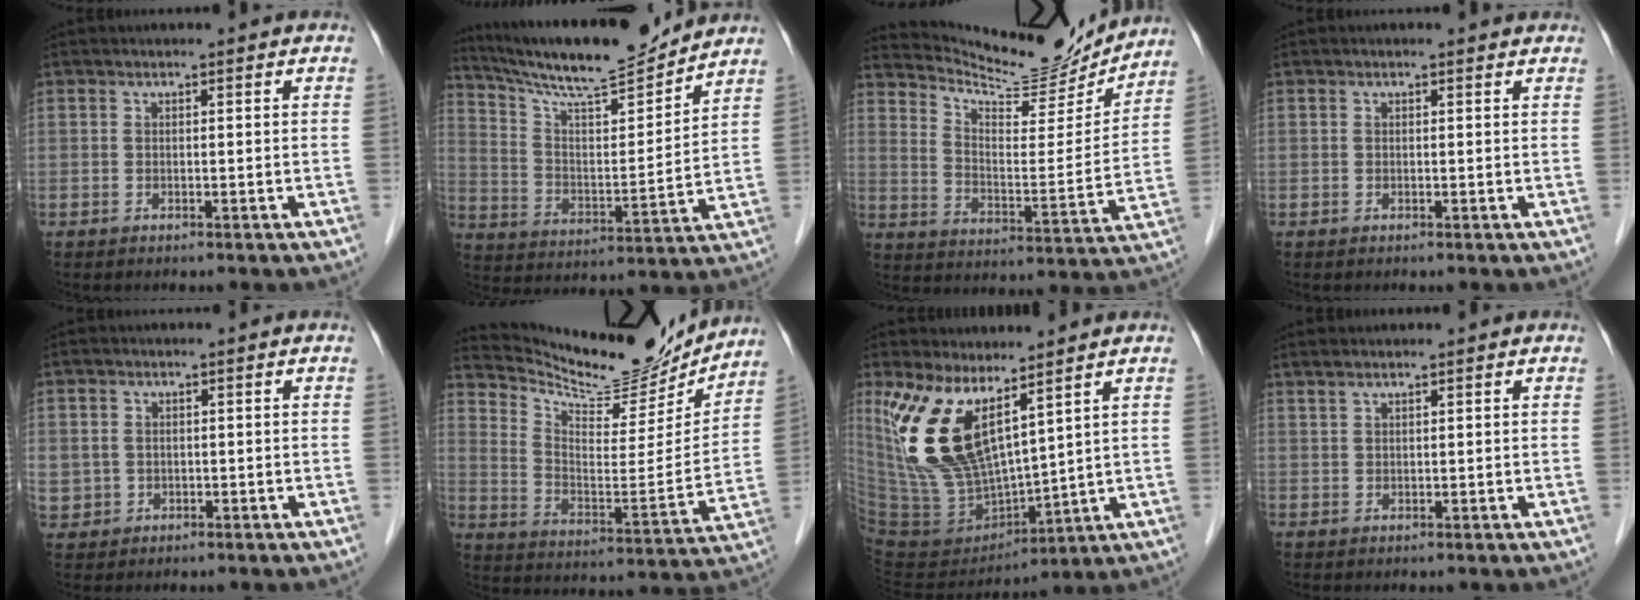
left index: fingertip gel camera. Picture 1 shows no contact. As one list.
[{"total": 16.0, "force": [14.8, 0.9, 6.0], "torque": [-0.115, -0.003, 0.253]}, {"total": 16.0, "force": [15.7, 1.7, 2.8], "torque": [-0.058, -0.036, 0.234]}, {"total": 0.5, "force": [0.4, 0.2, 0.2], "torque": [-0.012, 0.001, 0.000]}, {"total": 4.0, "force": [-0.4, 3.9, 0.9], "torque": [-0.026, 0.005, 0.008]}, {"total": 18.7, "force": [18.0, 3.1, 4.3], "torque": [-0.086, -0.042, 0.274]}, {"total": 13.6, "force": [7.4, 4.8, 10.4], "torque": [-0.223, -0.004, 0.166]}, {"total": 1.4, "force": [1.2, 0.4, 0.5], "torque": [-0.014, 0.011, 0.028]}]